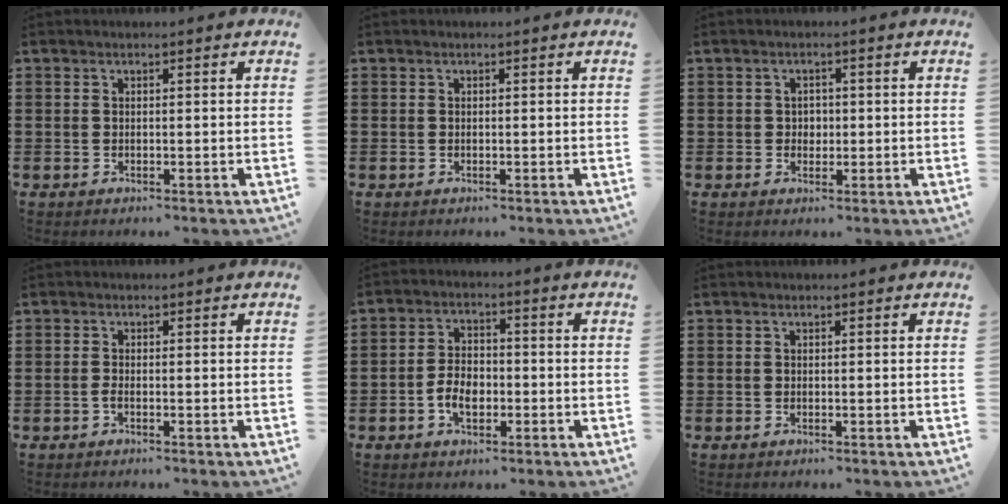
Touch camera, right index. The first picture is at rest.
{"total": 0.0}
{"total": 1.6, "force": [0.1, 1.4, 0.6], "torque": [-0.017, 0.007, 0.000]}
{"total": 1.0, "force": [-0.6, 0.0, 0.8], "torque": [-0.019, -0.009, -0.008]}
{"total": 4.7, "force": [-1.6, 2.7, 3.5], "torque": [-0.079, -0.001, -0.032]}
{"total": 0.0}